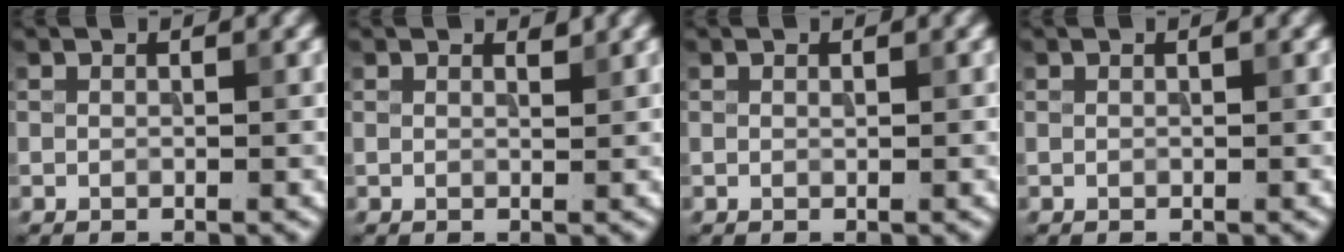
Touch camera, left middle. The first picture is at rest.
{"total": 0.7, "force": [0.6, 0.1, 0.2], "torque": [-0.002, 0.000, 0.011]}
{"total": 0.0}
{"total": 0.0}